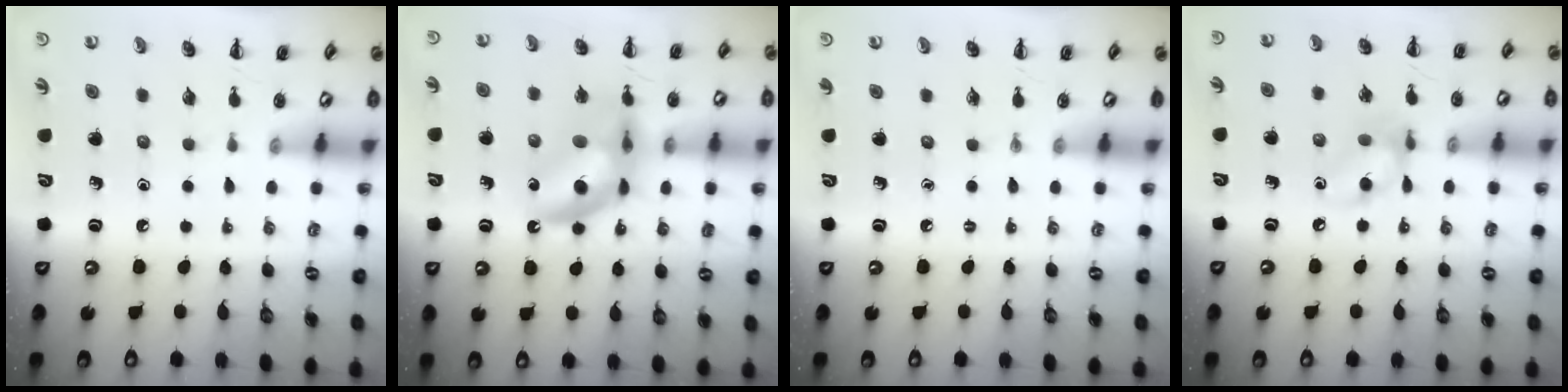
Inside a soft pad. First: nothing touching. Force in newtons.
{"total": 10.8, "press": 10.3, "slide": 3.4}
{"total": 0.0}
{"total": 9.1, "press": 9.0, "slide": 1.3}